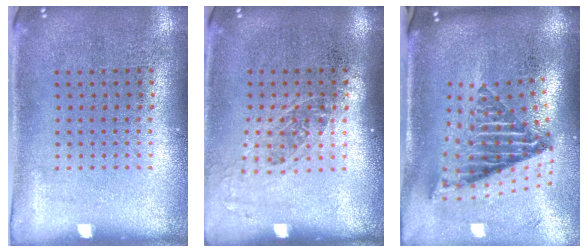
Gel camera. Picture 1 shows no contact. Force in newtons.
{"total": 1.2, "press": 1.0, "slide": 0.7}
{"total": 2.8, "press": 1.7, "slide": 2.2}